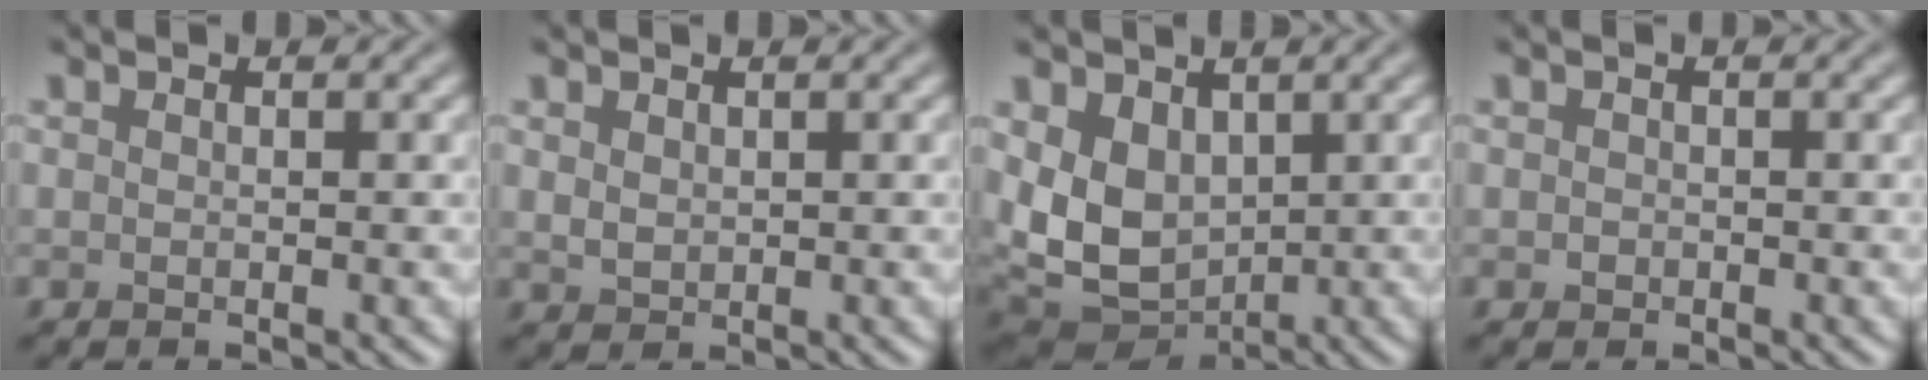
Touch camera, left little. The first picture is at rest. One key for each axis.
{"total": 1.2, "fx": 0.6, "fy": 0.9, "fz": 0.6, "tx": -0.012, "ty": -0.002, "tz": 0.016}
{"total": 6.6, "fx": 0.9, "fy": 4.8, "fz": 4.5, "tx": -0.106, "ty": -0.014, "tz": 0.020}
{"total": 0.6, "fx": -0.1, "fy": 0.5, "fz": 0.2, "tx": 0.001, "ty": -0.005, "tz": -0.004}